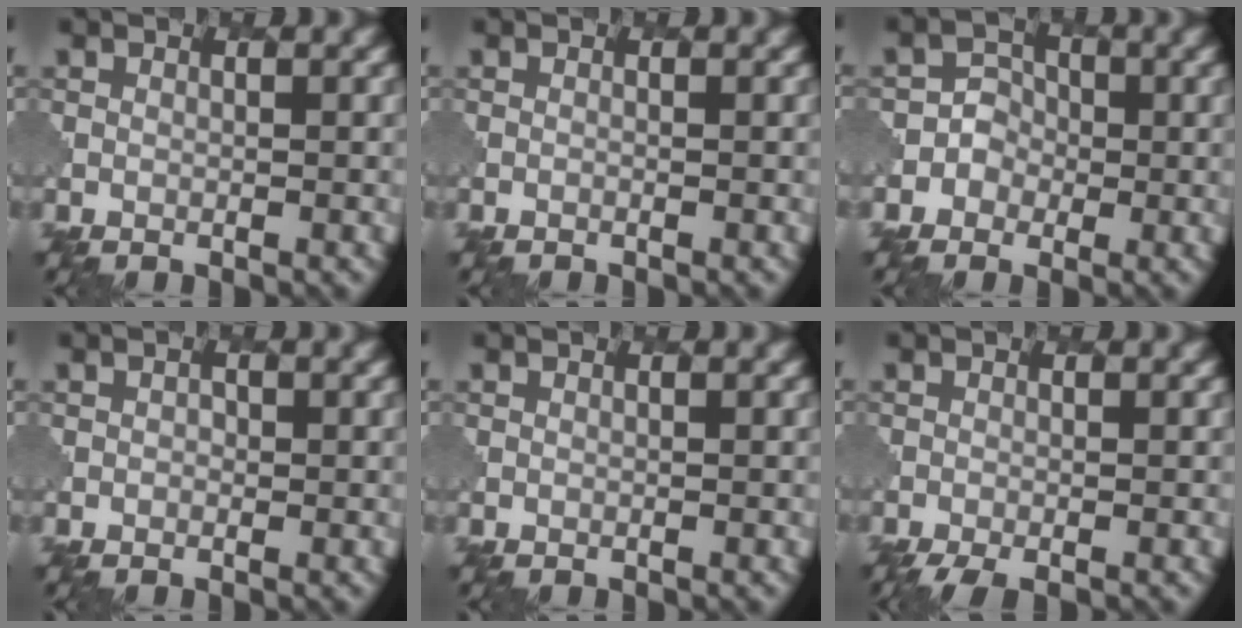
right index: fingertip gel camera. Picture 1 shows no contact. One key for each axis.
{"total": 0.0}
{"total": 2.4, "fx": -0.5, "fy": 2.3, "fz": 0.4, "tx": 0.015, "ty": 0.010, "tz": -0.022}
{"total": 0.6, "fx": 0.1, "fy": 0.6, "fz": 0.1, "tx": -0.001, "ty": -0.004, "tz": 0.002}
{"total": 0.0}
{"total": 2.2, "fx": -1.7, "fy": 0.4, "fz": 1.4, "tx": -0.025, "ty": -0.006, "tz": -0.032}